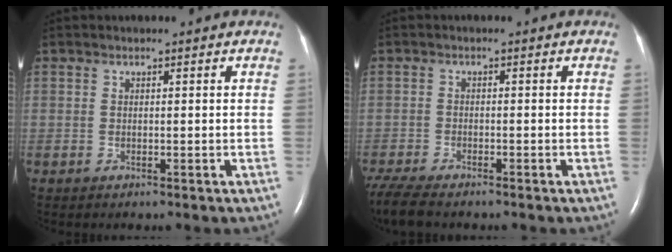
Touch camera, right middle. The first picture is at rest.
{"total": 6.9, "force": [-5.8, 1.3, 3.4], "torque": [-0.072, -0.018, -0.106]}